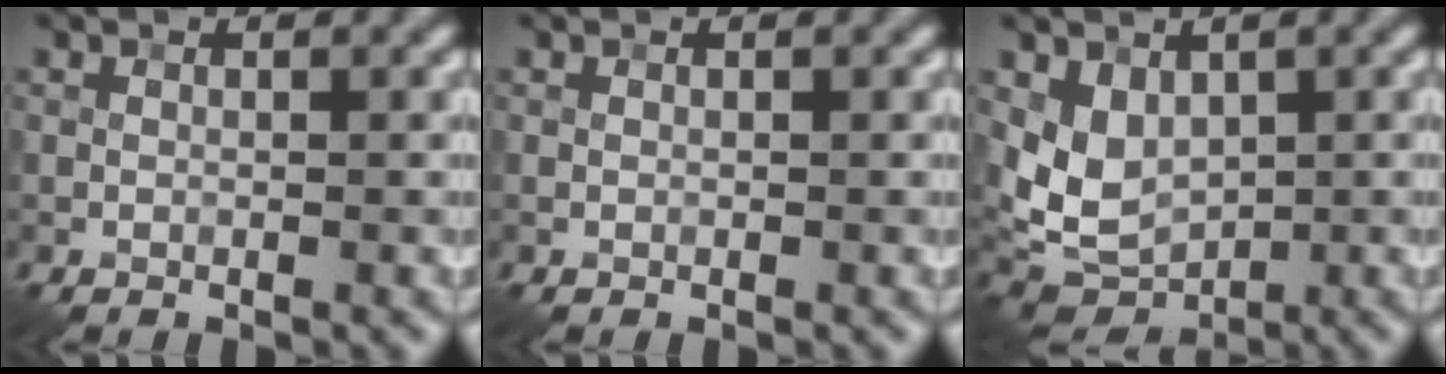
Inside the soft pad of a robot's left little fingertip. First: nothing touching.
{"total": 0.0}
{"total": 4.3, "force": [1.1, 3.1, 2.8], "torque": [-0.055, -0.013, 0.026]}